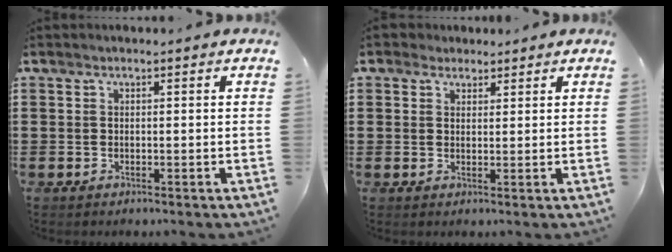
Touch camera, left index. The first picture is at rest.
{"total": 2.5, "force": [1.9, 1.7, 0.2], "torque": [-0.013, 0.012, 0.036]}